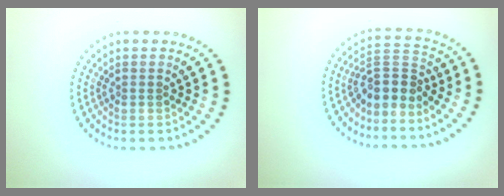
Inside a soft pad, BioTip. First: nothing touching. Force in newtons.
{"total": 3.0, "press": 2.2, "slide": 2.1}